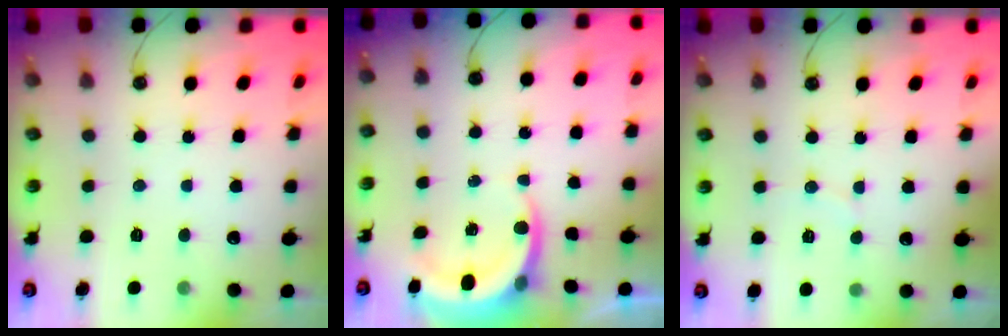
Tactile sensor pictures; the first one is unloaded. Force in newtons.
{"total": 6.1, "press": 6.0, "slide": 0.8}
{"total": 3.1, "press": 2.9, "slide": 1.0}